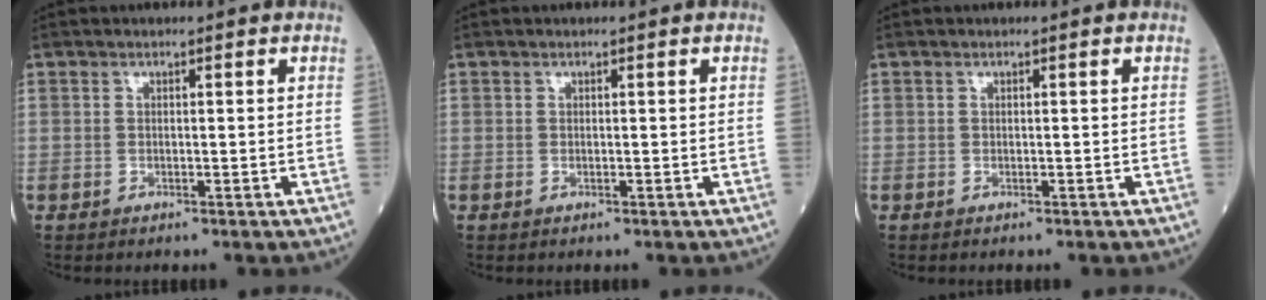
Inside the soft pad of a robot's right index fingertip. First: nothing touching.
{"total": 0.0}
{"total": 0.0}